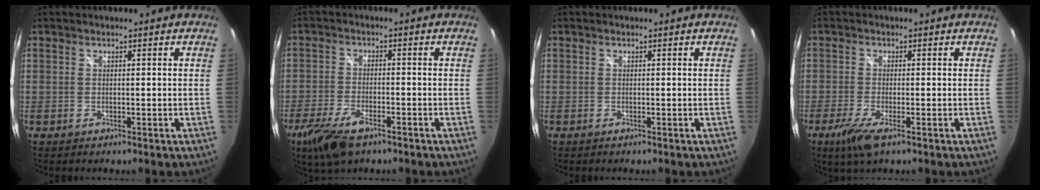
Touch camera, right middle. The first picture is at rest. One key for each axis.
{"total": 9.7, "fx": -6.3, "fy": 3.8, "fz": 6.4, "tx": -0.159, "ty": -0.028, "tz": -0.120}
{"total": 0.0}
{"total": 5.0, "fx": -2.9, "fy": 0.6, "fz": 4.1, "tx": -0.094, "ty": -0.018, "tz": -0.055}